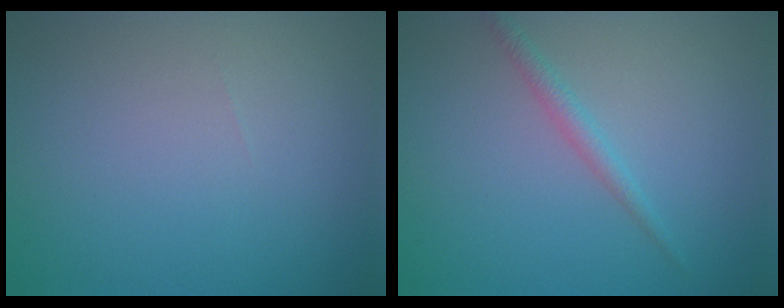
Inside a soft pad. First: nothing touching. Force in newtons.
{"total": 1.3, "press": 1.3, "slide": 0.0}